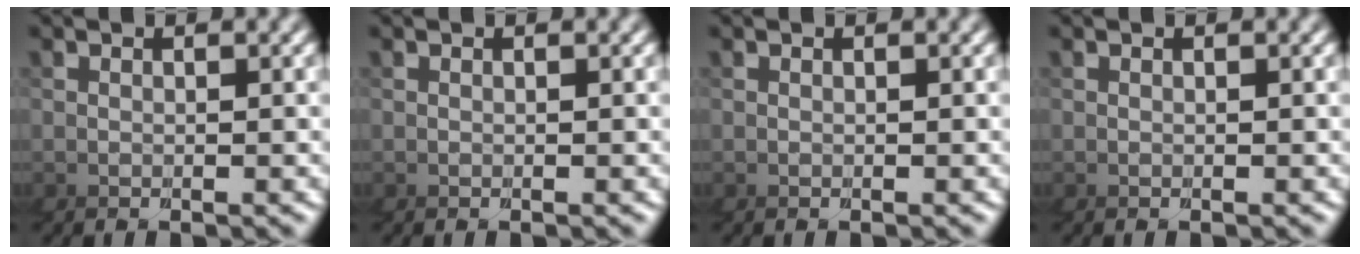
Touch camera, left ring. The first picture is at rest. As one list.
[{"total": 0.0}, {"total": 0.0}, {"total": 0.0}]